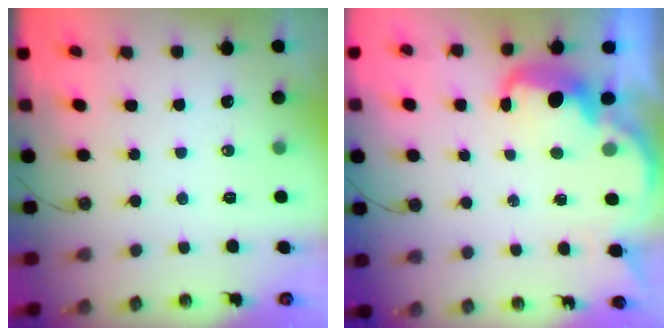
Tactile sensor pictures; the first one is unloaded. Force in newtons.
{"total": 4.9, "press": 4.9, "slide": 0.8}